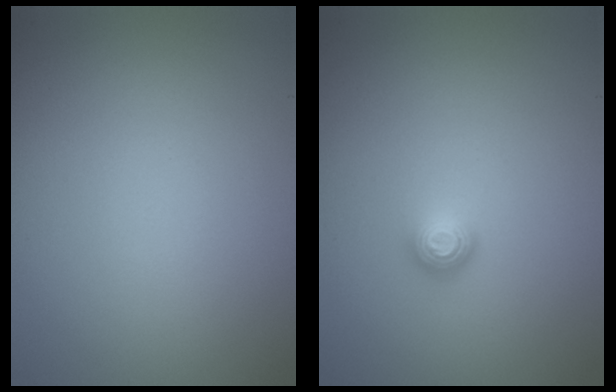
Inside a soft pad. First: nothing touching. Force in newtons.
{"total": 1.1, "press": 1.0, "slide": 0.4}